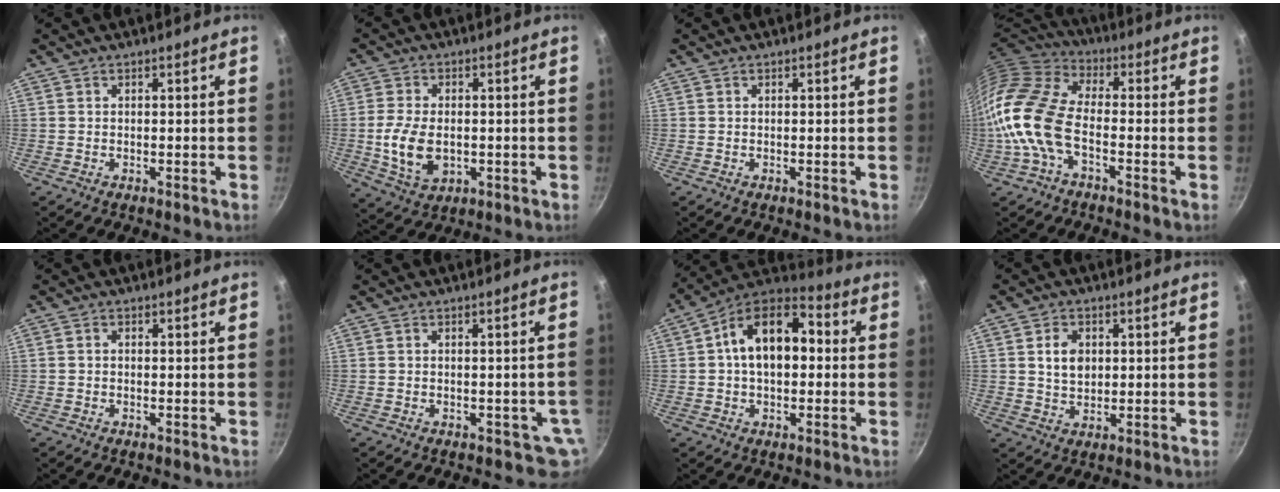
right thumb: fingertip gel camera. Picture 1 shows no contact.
{"total": 9.8, "force": [-1.0, 6.3, 7.4], "torque": [-0.142, 0.000, -0.010]}
{"total": 0.0}
{"total": 14.8, "force": [-3.8, 8.1, 11.8], "torque": [-0.224, 0.033, -0.094]}
{"total": 0.9, "force": [-0.1, 0.7, 0.5], "torque": [-0.008, 0.006, -0.002]}
{"total": 3.1, "force": [-0.8, 2.5, 1.8], "torque": [-0.006, 0.013, -0.001]}
{"total": 15.5, "force": [1.6, 9.7, 12.0], "torque": [-0.162, 0.036, 0.006]}
{"total": 5.5, "force": [1.2, 4.1, 3.5], "torque": [-0.045, -0.003, 0.023]}